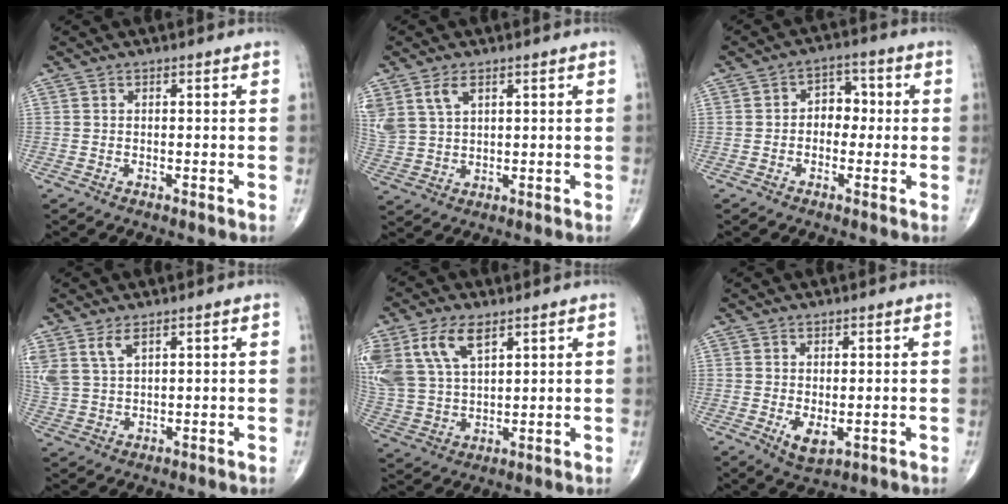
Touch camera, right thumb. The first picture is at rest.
{"total": 7.8, "force": [4.0, 4.6, 4.9], "torque": [-0.107, -0.006, 0.091]}
{"total": 5.1, "force": [-0.1, 3.9, 3.4], "torque": [-0.019, 0.018, -0.012]}
{"total": 6.1, "force": [3.7, 2.8, 4.0], "torque": [-0.090, -0.009, 0.085]}
{"total": 14.9, "force": [7.4, 8.2, 9.9], "torque": [-0.208, -0.016, 0.152]}
{"total": 4.0, "force": [-0.6, 2.0, 3.5], "torque": [-0.054, -0.012, 0.001]}